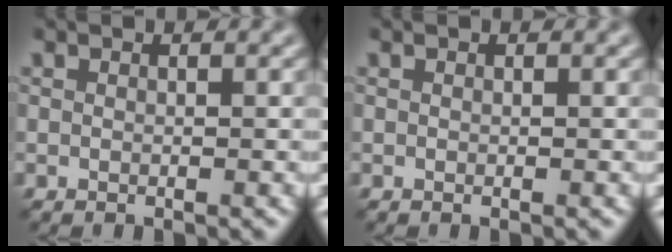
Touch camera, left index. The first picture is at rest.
{"total": 0.0}